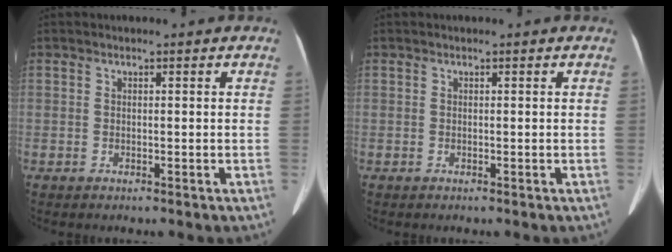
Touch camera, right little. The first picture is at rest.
{"total": 0.0}